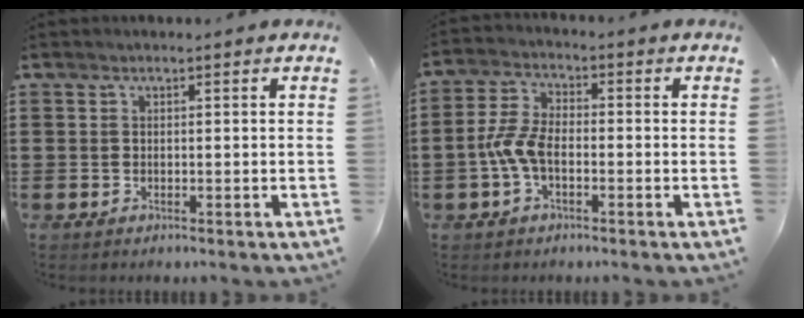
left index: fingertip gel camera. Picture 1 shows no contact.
{"total": 5.7, "force": [-2.0, 2.7, 4.6], "torque": [-0.113, 0.002, -0.044]}